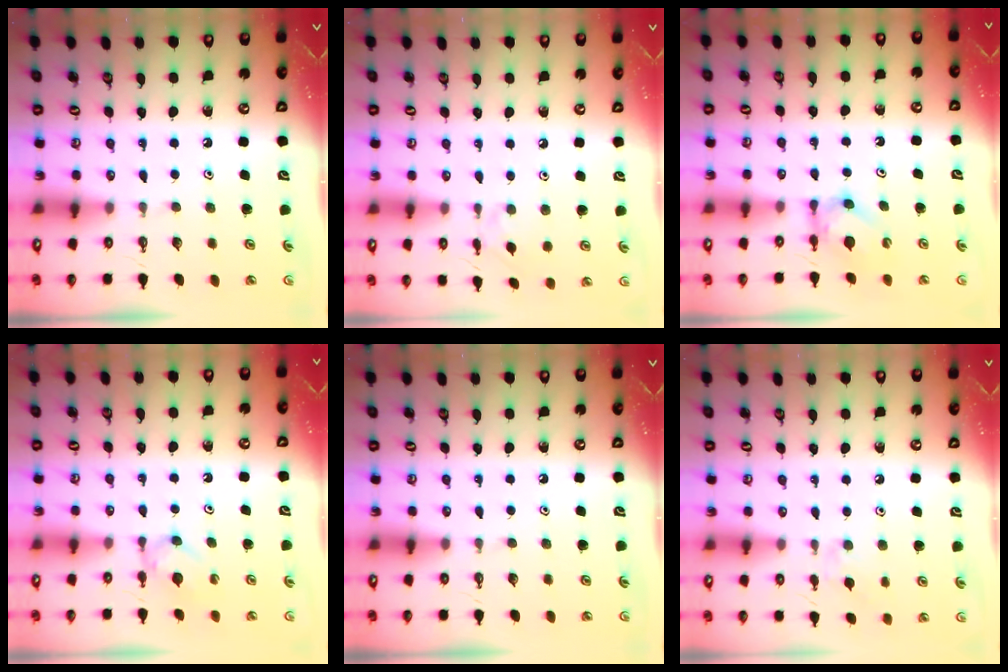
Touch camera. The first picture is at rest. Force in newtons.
{"total": 2.4, "press": 2.4, "slide": 0.5}
{"total": 4.7, "press": 4.7, "slide": 0.8}
{"total": 3.0, "press": 2.9, "slide": 0.5}
{"total": 0.0}
{"total": 7.5, "press": 7.5, "slide": 0.8}